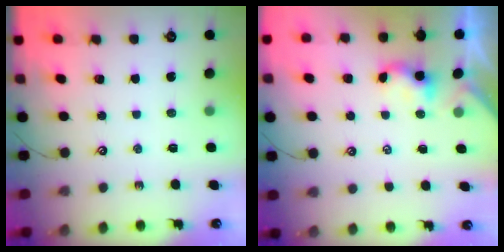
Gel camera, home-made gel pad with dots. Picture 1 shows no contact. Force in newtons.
{"total": 1.4, "press": 1.4, "slide": 0.2}